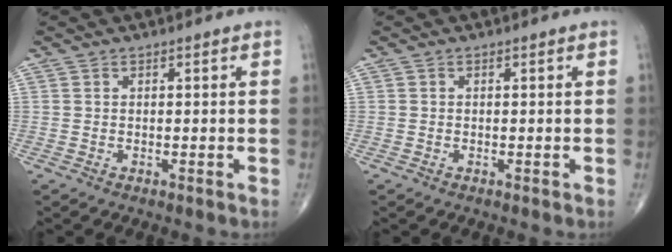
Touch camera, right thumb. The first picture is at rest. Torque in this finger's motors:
{"motor_torque": [-0.01, 0.13, 0.27, -0.03, 0.04]}